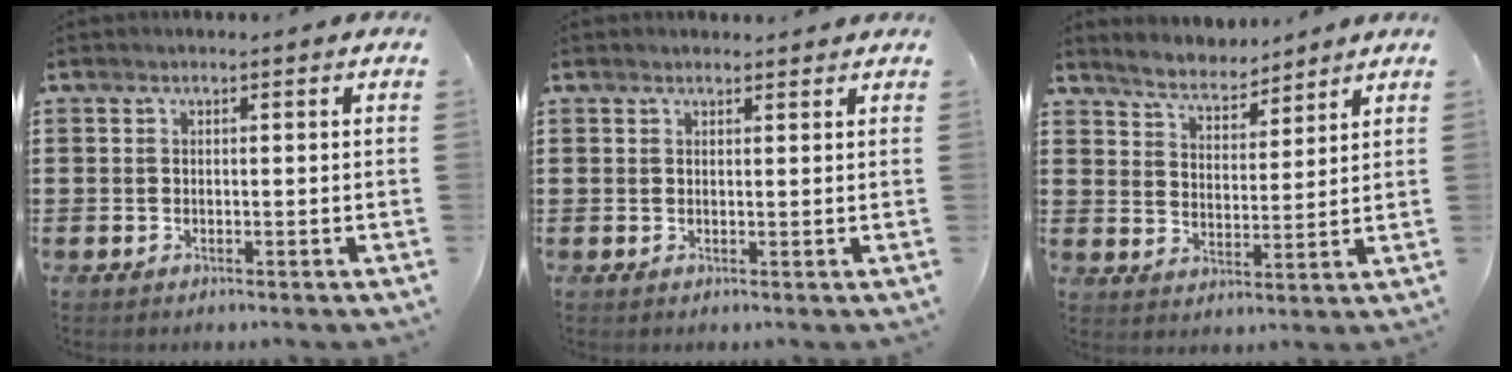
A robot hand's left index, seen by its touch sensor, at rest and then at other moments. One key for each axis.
{"total": 1.0, "fx": 1.0, "fy": 0.2, "fz": 0.0, "tx": -0.001, "ty": 0.001, "tz": 0.021}
{"total": 4.5, "fx": 4.5, "fy": 0.6, "fz": 0.5, "tx": -0.030, "ty": -0.019, "tz": 0.078}